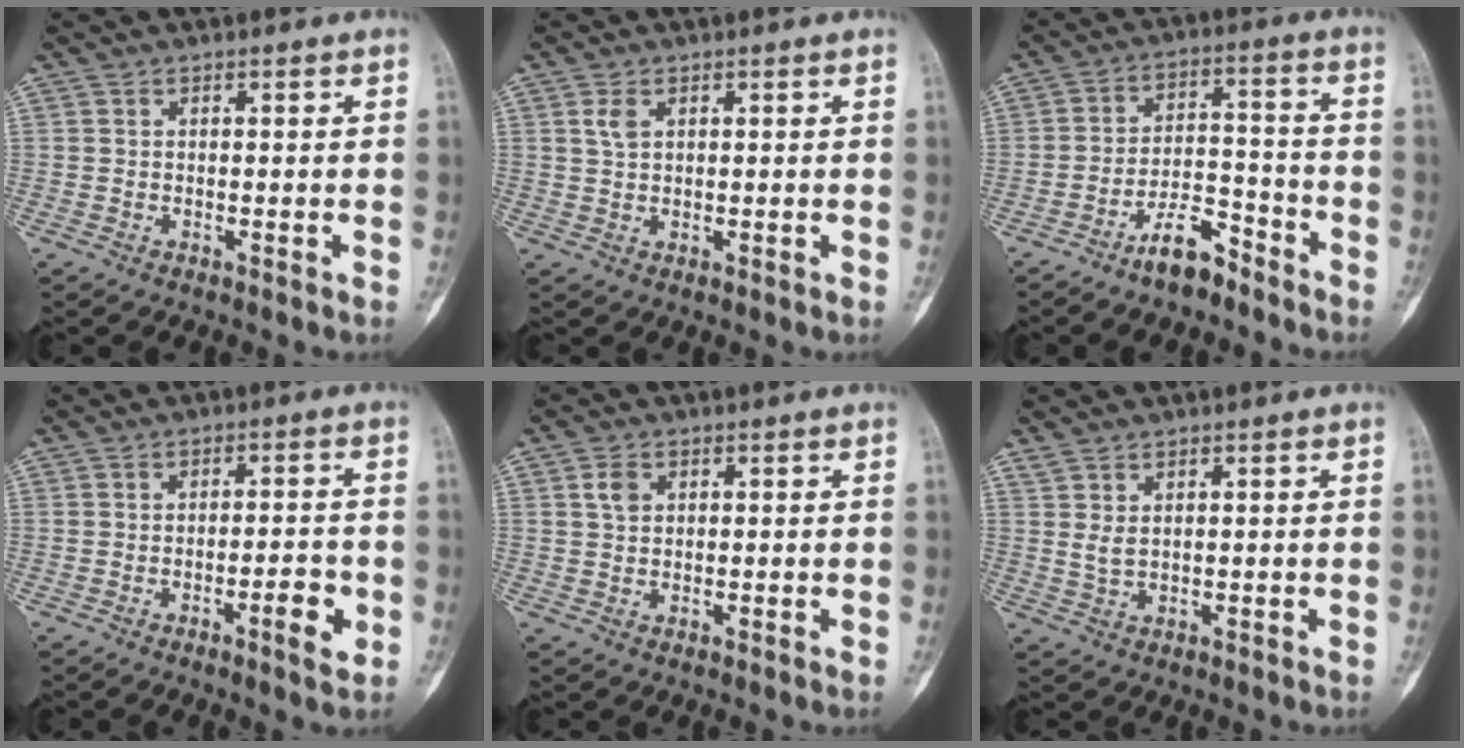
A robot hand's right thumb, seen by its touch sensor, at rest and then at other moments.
{"total": 2.4, "force": [1.0, 1.4, 1.6], "torque": [-0.030, 0.001, 0.023]}
{"total": 7.9, "force": [-6.1, 2.9, 4.0], "torque": [-0.065, 0.055, -0.109]}
{"total": 5.2, "force": [-2.0, 1.3, 4.6], "torque": [-0.065, 0.009, -0.029]}
{"total": 2.5, "force": [0.9, 1.8, 1.5], "torque": [-0.023, 0.002, 0.017]}
{"total": 2.1, "force": [1.0, 1.0, 1.5], "torque": [-0.032, -0.004, 0.028]}